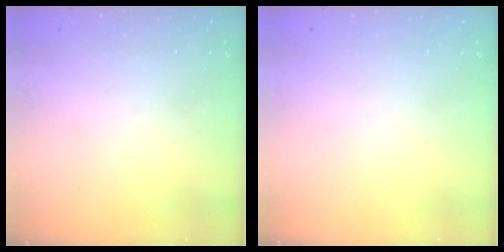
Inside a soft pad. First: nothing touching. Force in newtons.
{"total": 0.0}